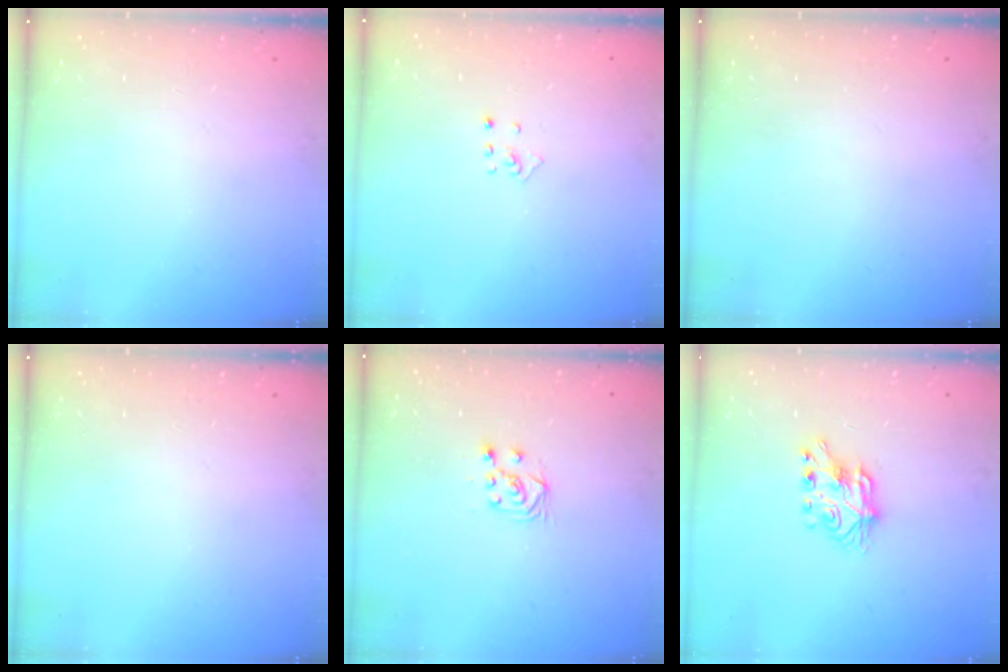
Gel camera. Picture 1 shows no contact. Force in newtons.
{"total": 2.9, "press": 2.9, "slide": 0.3}
{"total": 0.0}
{"total": 0.0}
{"total": 6.3, "press": 6.3, "slide": 0.7}
{"total": 7.4, "press": 7.3, "slide": 0.8}